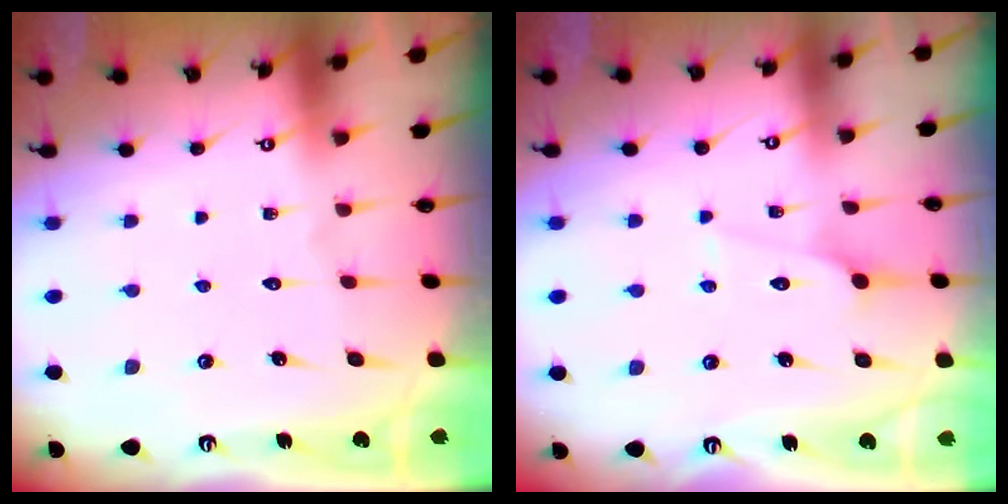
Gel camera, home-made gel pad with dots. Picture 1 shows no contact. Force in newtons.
{"total": 4.2, "press": 4.2, "slide": 0.6}